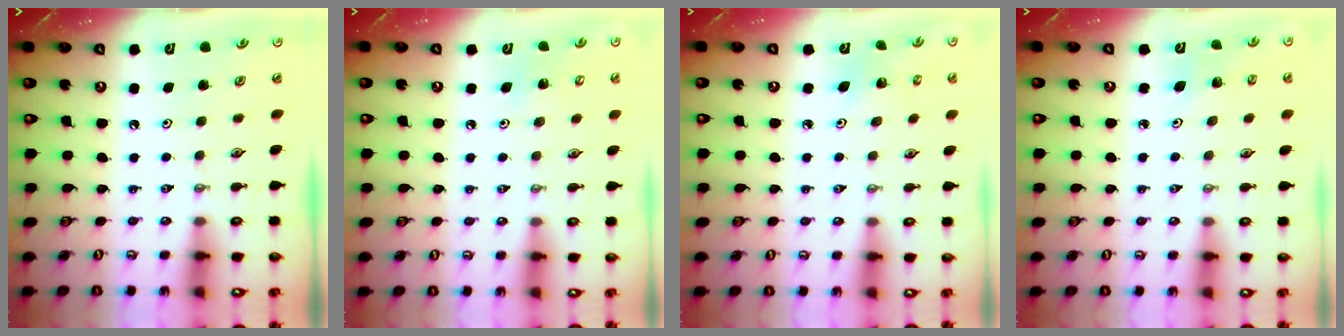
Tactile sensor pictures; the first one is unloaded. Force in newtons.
{"total": 4.0, "press": 4.0, "slide": 0.3}
{"total": 2.3, "press": 2.3, "slide": 0.2}
{"total": 3.0, "press": 2.9, "slide": 0.9}